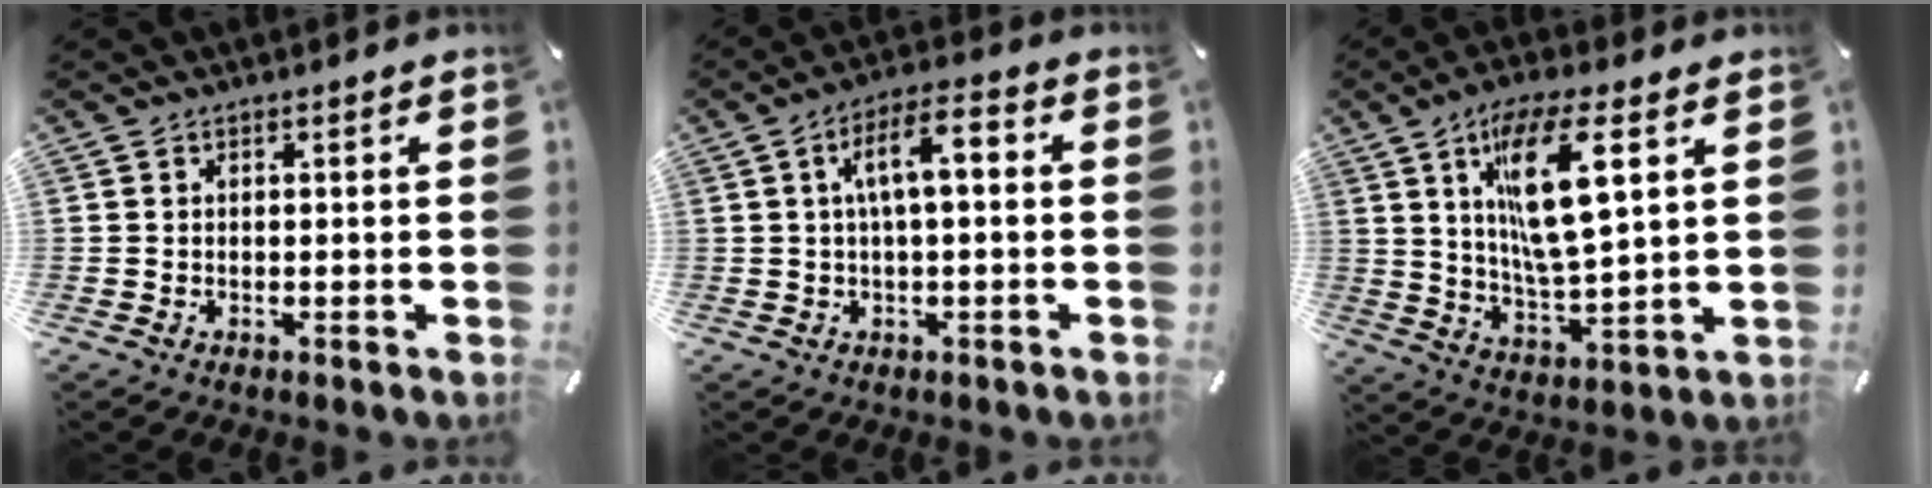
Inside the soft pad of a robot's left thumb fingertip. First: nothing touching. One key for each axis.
{"total": 8.4, "fx": 1.1, "fy": 3.1, "fz": 7.8, "tx": -0.131, "ty": 0.011, "tz": 0.014}
{"total": 15.8, "fx": 6.3, "fy": 4.9, "fz": 13.6, "tx": -0.266, "ty": -0.012, "tz": 0.099}